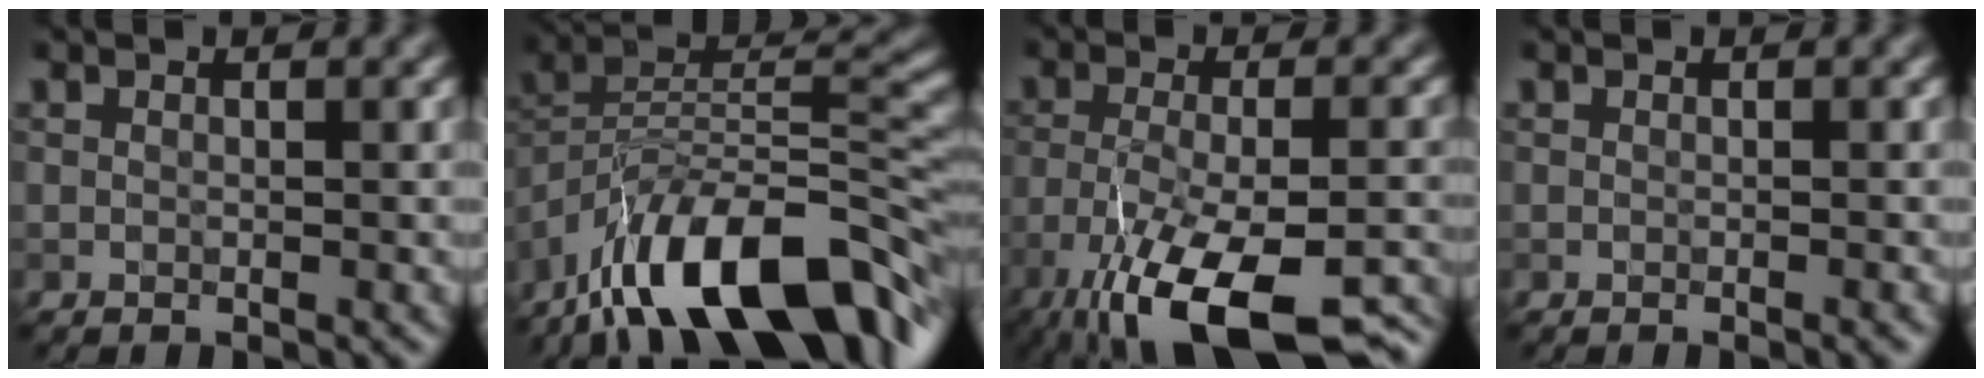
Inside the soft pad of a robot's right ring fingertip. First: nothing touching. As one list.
[{"total": 14.6, "force": [-10.0, 4.9, 9.5], "torque": [-0.154, 0.021, -0.184]}, {"total": 13.7, "force": [-9.0, 4.3, 9.4], "torque": [-0.191, -0.043, -0.139]}, {"total": 0.8, "force": [-0.4, 0.1, 0.7], "torque": [-0.008, -0.002, -0.009]}]